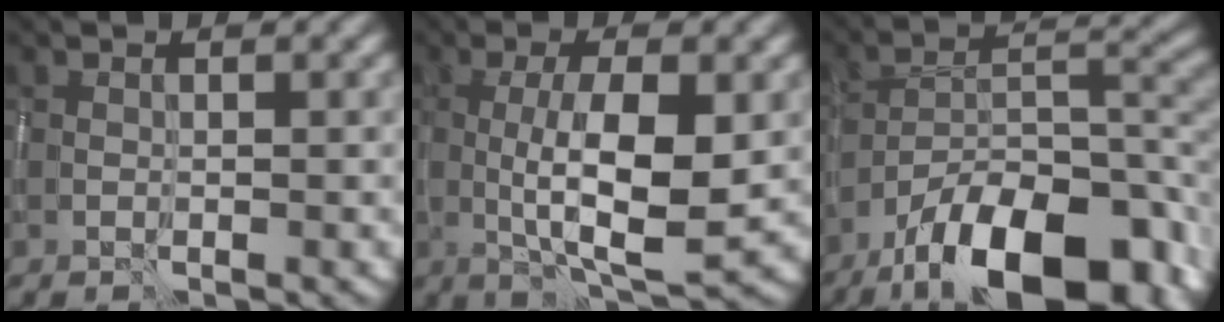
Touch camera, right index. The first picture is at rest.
{"total": 7.4, "force": [-0.5, 2.0, 7.1], "torque": [-0.119, -0.007, -0.004]}
{"total": 16.3, "force": [-11.3, 6.3, 9.9], "torque": [-0.170, -0.003, -0.169]}